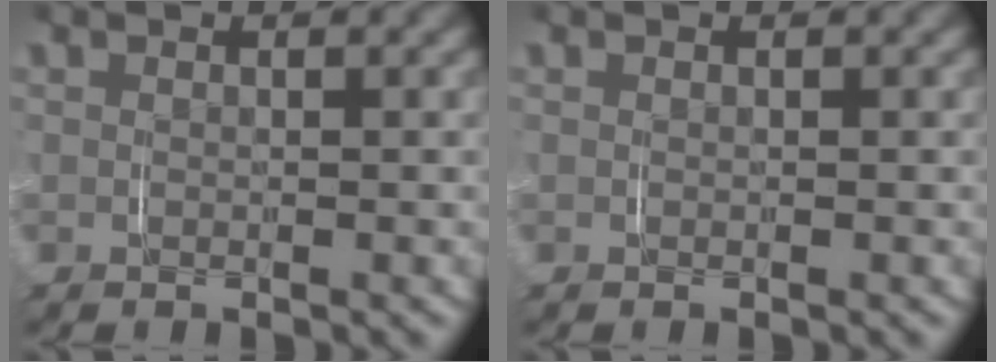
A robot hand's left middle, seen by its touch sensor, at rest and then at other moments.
{"total": 0.0}